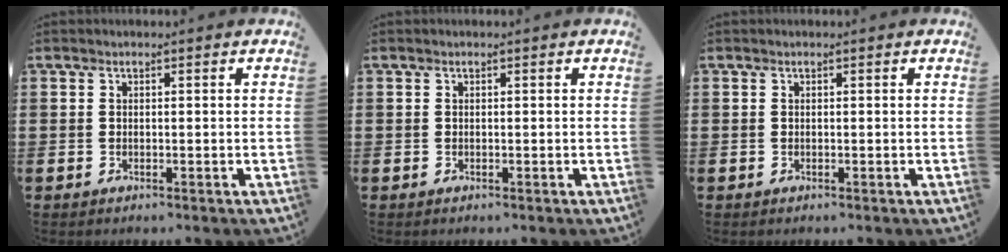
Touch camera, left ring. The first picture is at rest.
{"total": 0.0}
{"total": 0.0}